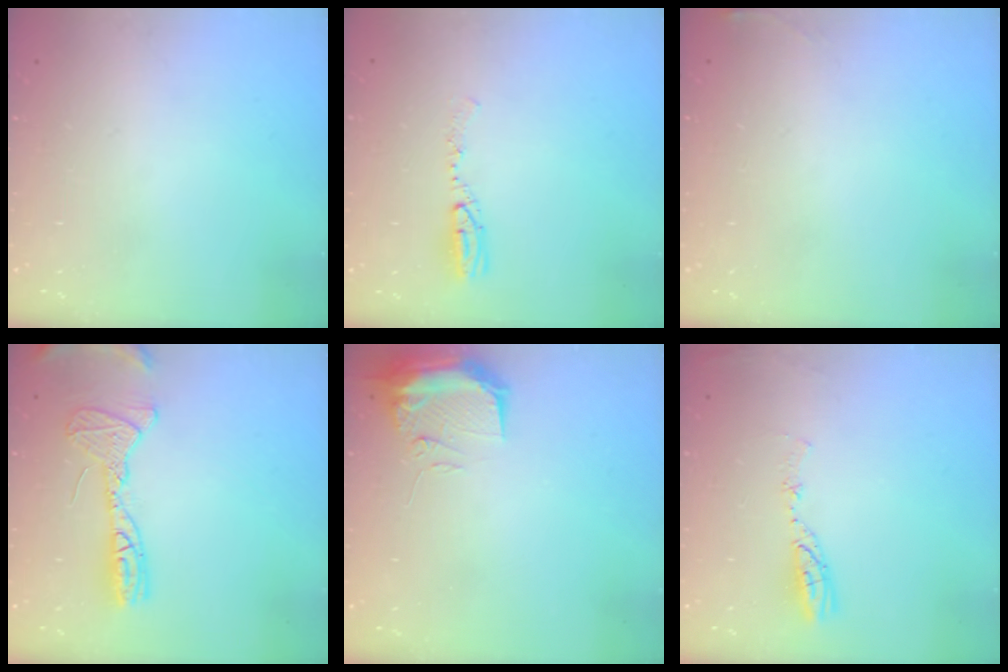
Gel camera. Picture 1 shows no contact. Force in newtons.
{"total": 6.3, "press": 6.0, "slide": 1.7}
{"total": 3.7, "press": 3.7, "slide": 0.5}
{"total": 12.5, "press": 12.3, "slide": 2.3}
{"total": 10.0, "press": 9.9, "slide": 1.6}
{"total": 5.9, "press": 5.8, "slide": 0.7}